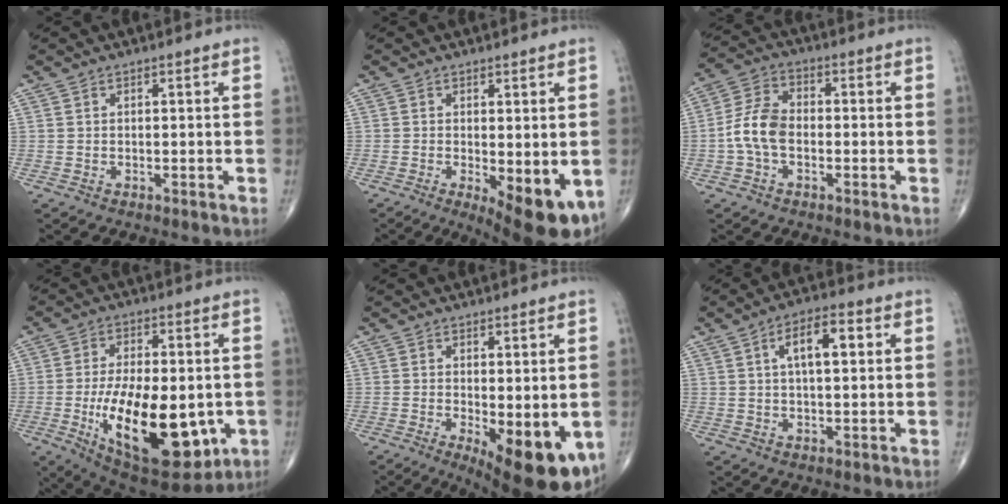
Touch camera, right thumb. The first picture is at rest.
{"total": 10.7, "force": [-3.1, 3.8, 9.5], "torque": [-0.119, -0.021, -0.033]}
{"total": 7.9, "force": [-1.6, 4.9, 5.9], "torque": [-0.120, 0.025, -0.041]}
{"total": 23.3, "force": [-5.1, 10.9, 19.9], "torque": [-0.318, -0.018, -0.055]}
{"total": 12.6, "force": [-3.6, 4.5, 11.2], "torque": [-0.138, -0.023, -0.038]}
{"total": 7.6, "force": [2.0, 3.1, 6.7], "torque": [-0.100, 0.012, 0.027]}